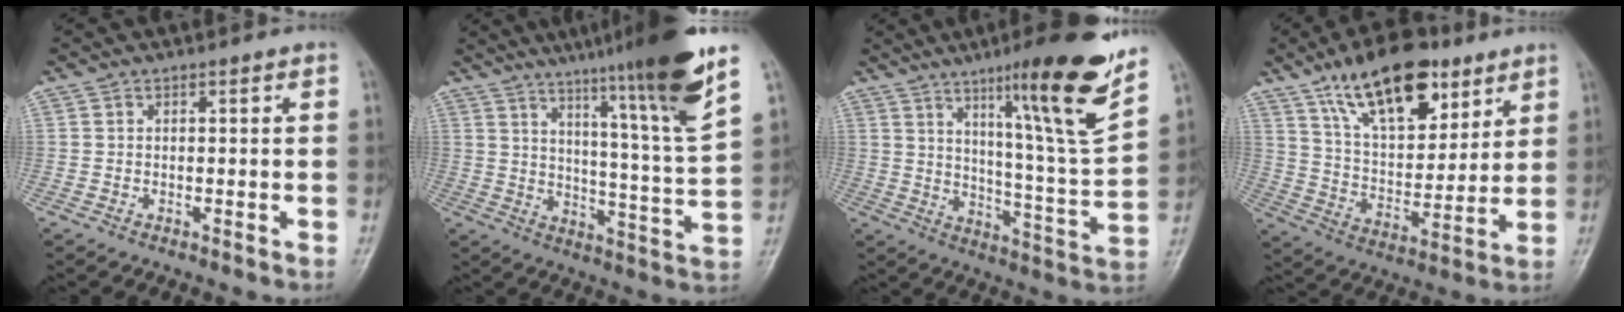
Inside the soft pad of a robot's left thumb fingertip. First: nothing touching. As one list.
[{"total": 19.1, "force": [13.0, -0.2, 14.0], "torque": [-0.194, -0.072, 0.186]}, {"total": 19.7, "force": [12.0, 1.2, 15.6], "torque": [-0.204, -0.068, 0.183]}, {"total": 19.5, "force": [11.8, 9.2, 12.5], "torque": [-0.161, -0.050, 0.206]}]